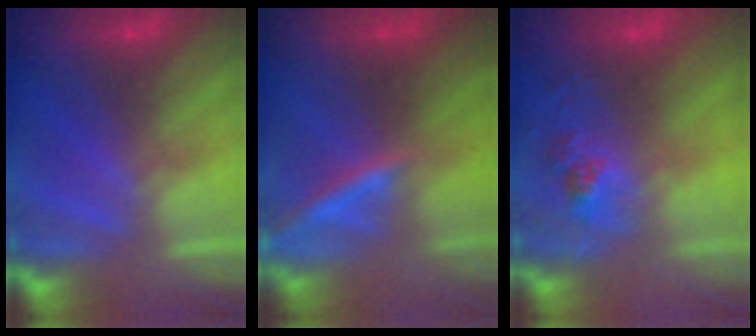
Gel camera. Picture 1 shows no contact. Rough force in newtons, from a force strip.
{"total": 2.2}
{"total": 2.5}